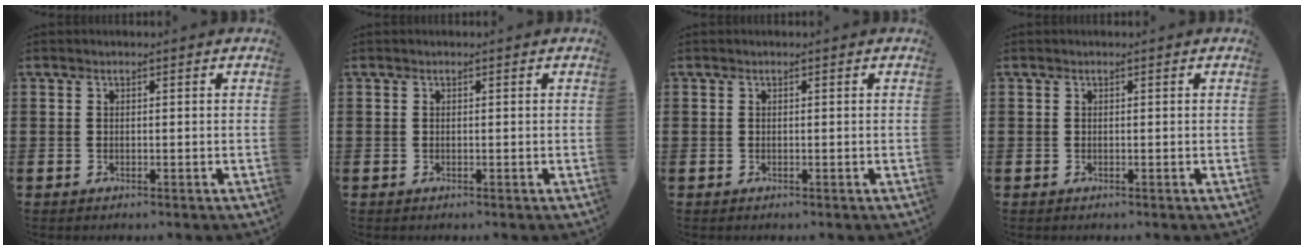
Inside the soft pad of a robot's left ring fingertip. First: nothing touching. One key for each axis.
{"total": 0.0}
{"total": 0.0}
{"total": 0.0}